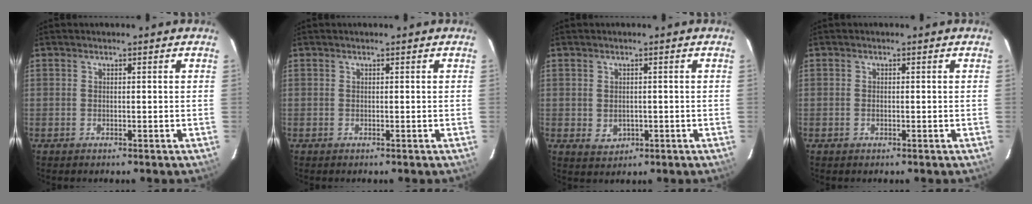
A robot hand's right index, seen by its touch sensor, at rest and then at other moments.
{"total": 0.0}
{"total": 3.0, "force": [-0.2, 2.6, 1.5], "torque": [-0.027, -0.001, 0.003]}
{"total": 0.7, "force": [-0.1, 0.4, 0.5], "torque": [-0.011, 0.001, -0.003]}